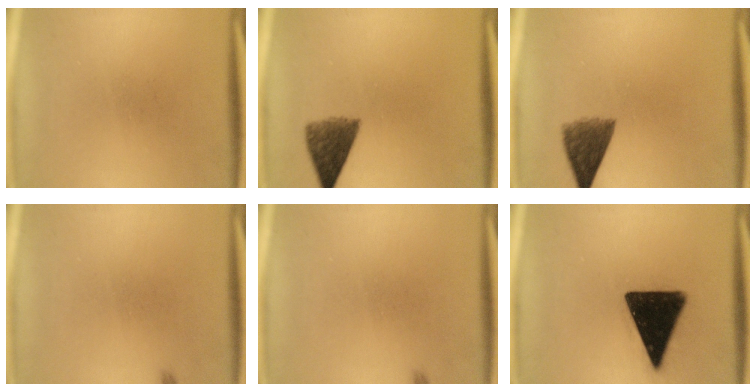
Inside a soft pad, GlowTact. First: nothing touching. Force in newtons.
{"total": 6.0}
{"total": 6.0}
{"total": 0.5}
{"total": 0.5}
{"total": 16.8}